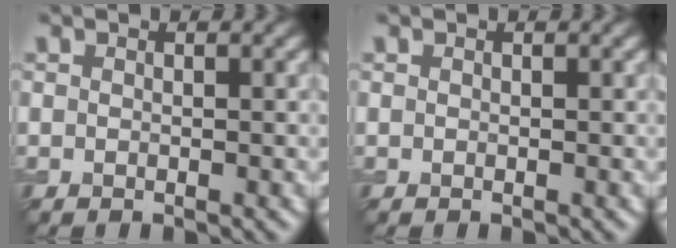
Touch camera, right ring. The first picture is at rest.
{"total": 0.0}